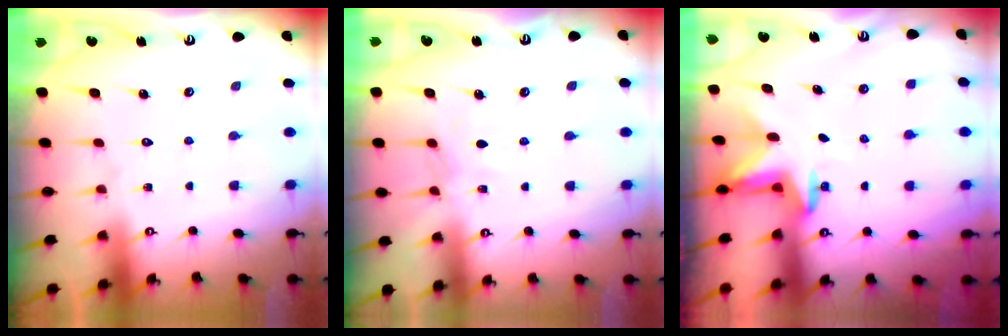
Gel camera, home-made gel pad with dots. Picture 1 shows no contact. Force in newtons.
{"total": 4.8, "press": 4.8, "slide": 0.6}
{"total": 3.0, "press": 2.9, "slide": 0.7}